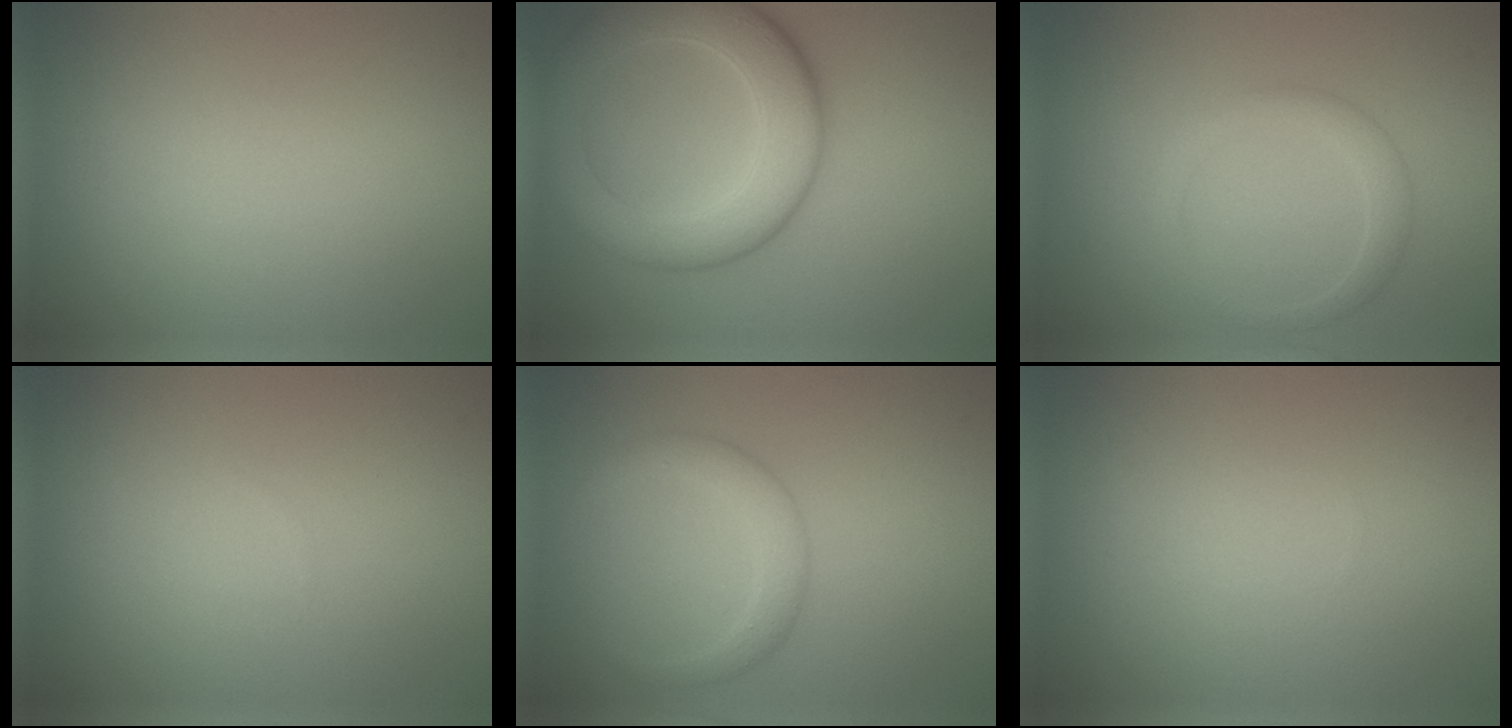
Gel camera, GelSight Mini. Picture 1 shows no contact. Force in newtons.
{"total": 7.7, "press": 7.7, "slide": 0.2}
{"total": 2.0, "press": 2.0, "slide": 0.1}
{"total": 0.0}
{"total": 2.0, "press": 2.0, "slide": 0.2}
{"total": 0.0}